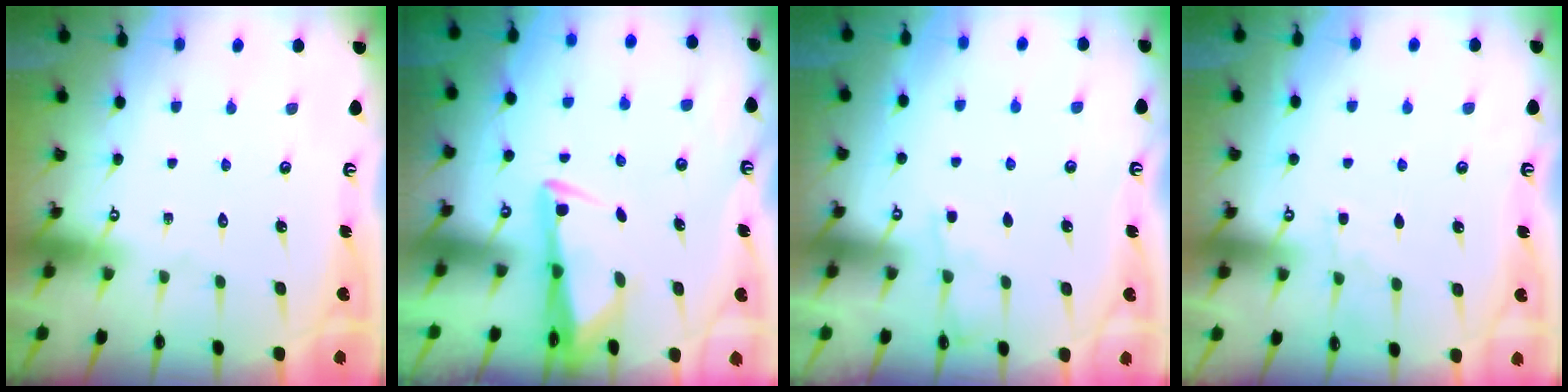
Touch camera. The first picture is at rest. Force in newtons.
{"total": 3.0, "press": 2.9, "slide": 0.9}
{"total": 2.5, "press": 2.5, "slide": 0.4}
{"total": 5.1, "press": 5.1, "slide": 0.6}